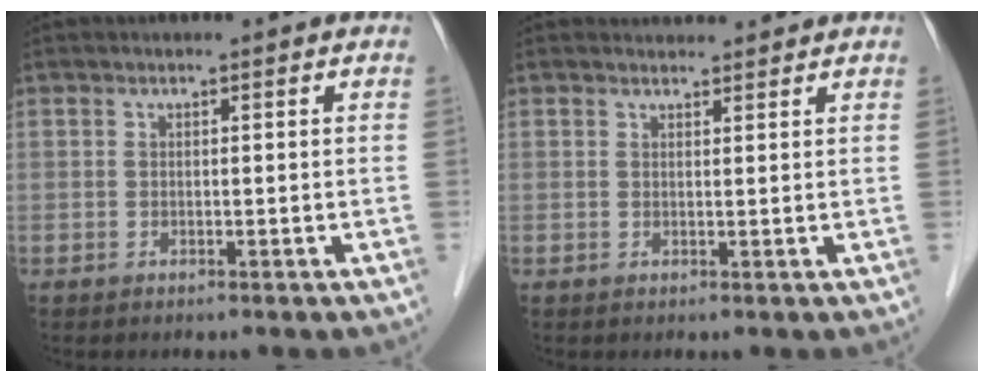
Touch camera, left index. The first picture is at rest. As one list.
[{"total": 2.5, "force": [2.4, 0.6, -0.1], "torque": [-0.006, 0.009, 0.033]}]